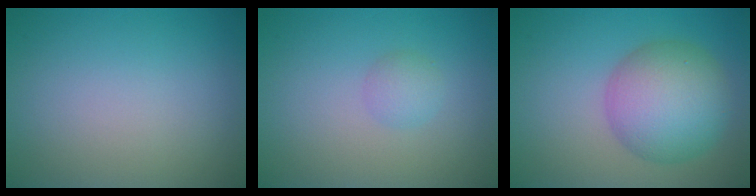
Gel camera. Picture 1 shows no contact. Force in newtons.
{"total": 1.5, "press": 1.5, "slide": 0.1}
{"total": 7.5, "press": 7.5, "slide": 0.0}